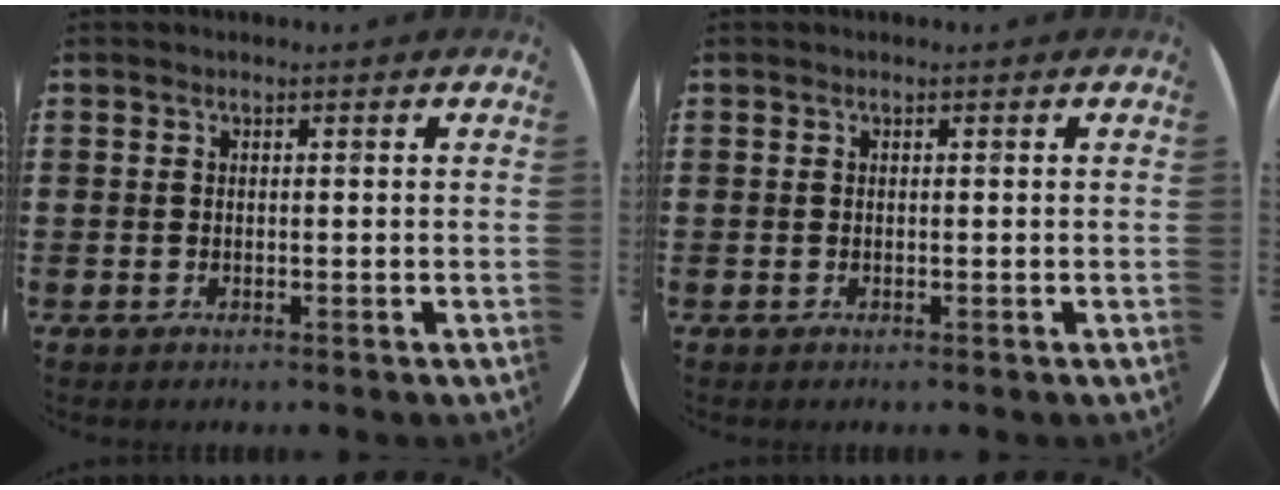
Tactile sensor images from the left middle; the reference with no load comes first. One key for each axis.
{"total": 0.0}